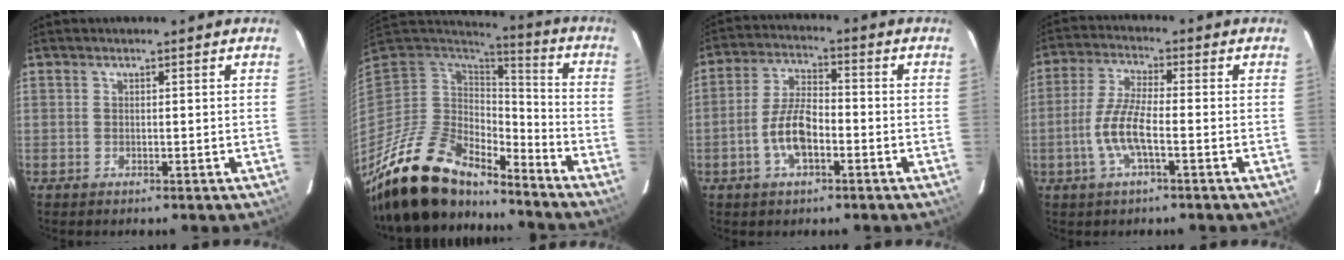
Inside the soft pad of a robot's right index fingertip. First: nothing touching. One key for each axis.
{"total": 20.5, "fx": -17.1, "fy": 7.2, "fz": 8.8, "tx": -0.179, "ty": -0.020, "tz": -0.299}
{"total": 8.0, "fx": -3.0, "fy": 3.3, "fz": 6.6, "tx": -0.136, "ty": 0.009, "tz": -0.054}
{"total": 10.5, "fx": -3.2, "fy": 2.1, "fz": 9.7, "tx": -0.212, "ty": -0.001, "tz": -0.065}